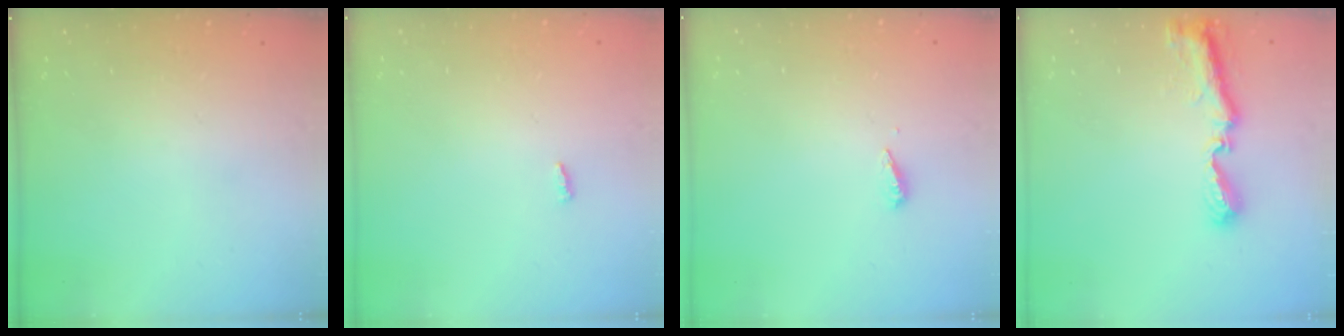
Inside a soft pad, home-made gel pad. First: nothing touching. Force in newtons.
{"total": 2.7, "press": 2.7, "slide": 0.2}
{"total": 2.8, "press": 2.8, "slide": 0.2}
{"total": 8.8, "press": 8.8, "slide": 0.7}